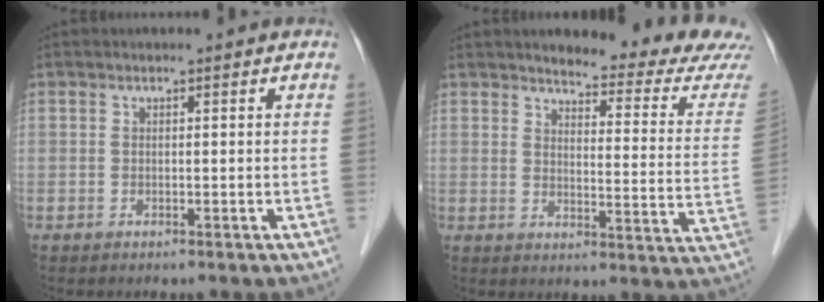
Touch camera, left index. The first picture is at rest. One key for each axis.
{"total": 16.1, "fx": 15.4, "fy": 0.1, "fz": 4.6, "tx": -0.051, "ty": -0.099, "tz": 0.164}